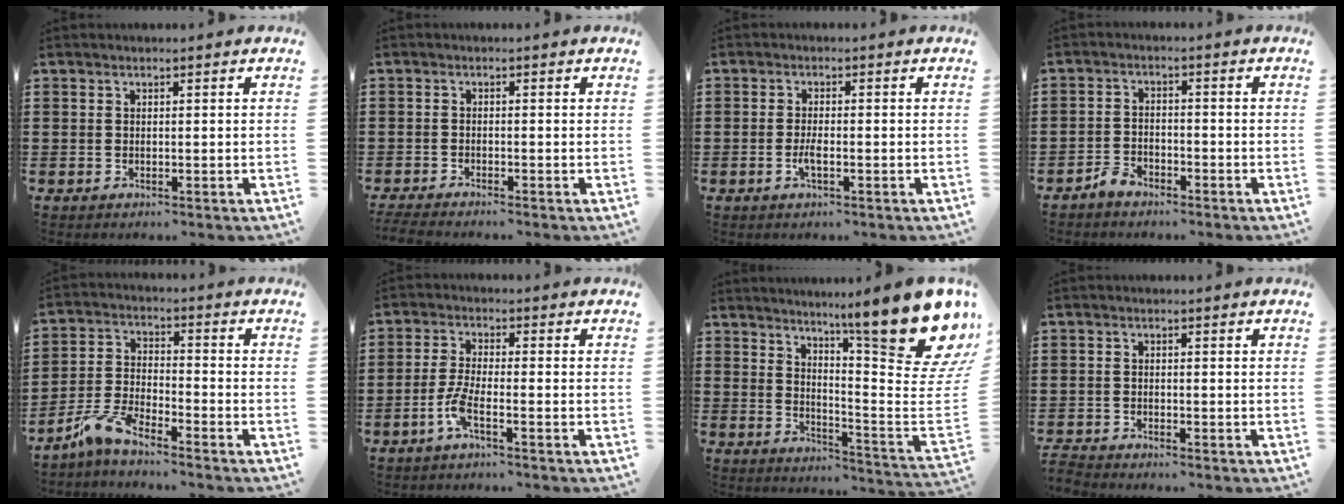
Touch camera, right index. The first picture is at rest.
{"total": 1.6, "force": [-1.5, -0.2, 0.4], "torque": [-0.006, -0.002, -0.029]}
{"total": 2.1, "force": [-0.8, 0.6, 1.9], "torque": [-0.042, -0.001, -0.017]}
{"total": 2.6, "force": [-2.3, 1.1, 0.5], "torque": [-0.014, 0.008, -0.047]}
{"total": 6.2, "force": [-5.4, 0.8, 3.0], "torque": [-0.091, -0.009, -0.110]}
{"total": 4.5, "force": [-2.4, 0.7, 3.7], "torque": [-0.099, -0.011, -0.054]}
{"total": 16.1, "force": [10.9, 2.3, 11.6], "torque": [-0.191, -0.079, 0.177]}
{"total": 1.8, "force": [-1.8, 0.1, -0.2], "torque": [-0.003, 0.002, -0.040]}